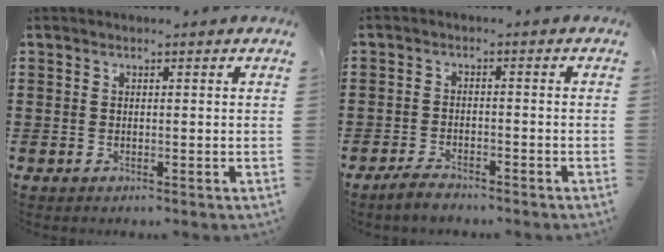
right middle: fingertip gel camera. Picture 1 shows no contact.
{"total": 2.6, "force": [-2.4, 0.5, 0.7], "torque": [-0.023, 0.002, -0.051]}